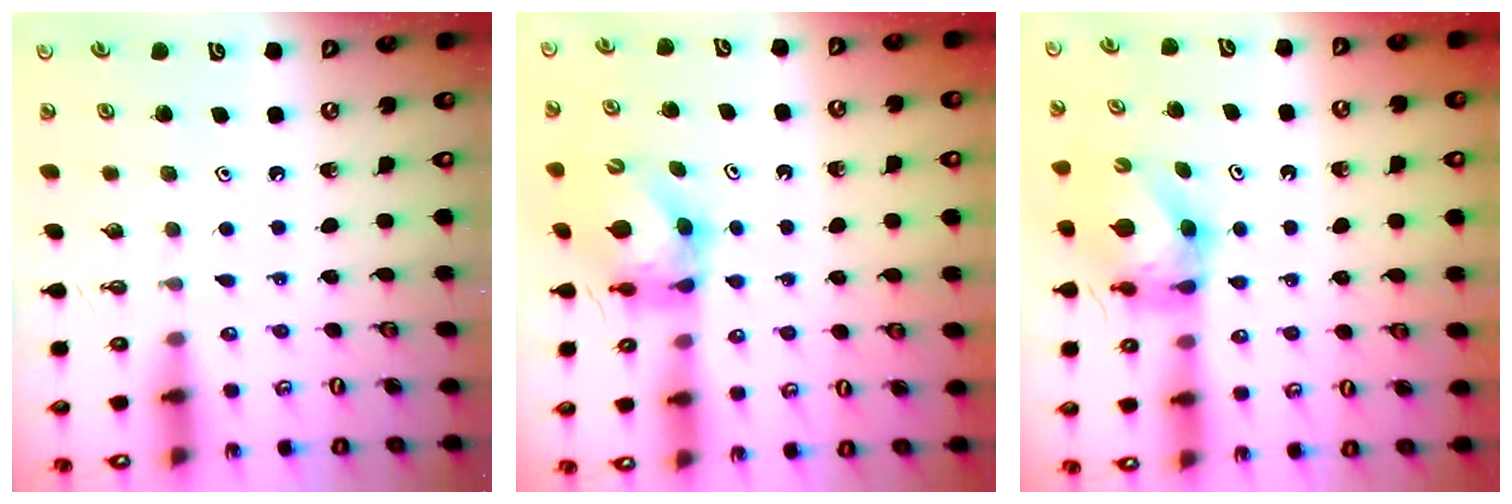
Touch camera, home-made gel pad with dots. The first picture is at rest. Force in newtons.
{"total": 5.9, "press": 5.9, "slide": 0.6}
{"total": 6.3, "press": 6.3, "slide": 0.2}